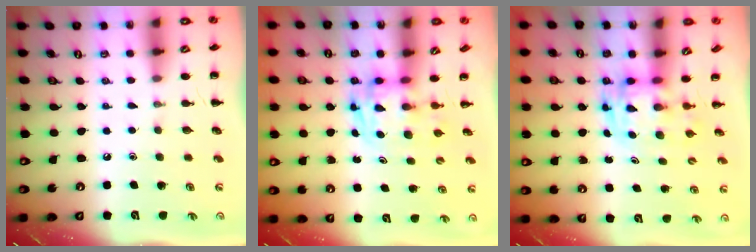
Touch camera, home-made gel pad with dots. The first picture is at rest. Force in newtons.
{"total": 2.9, "press": 2.8, "slide": 0.5}
{"total": 2.8, "press": 2.8, "slide": 0.6}